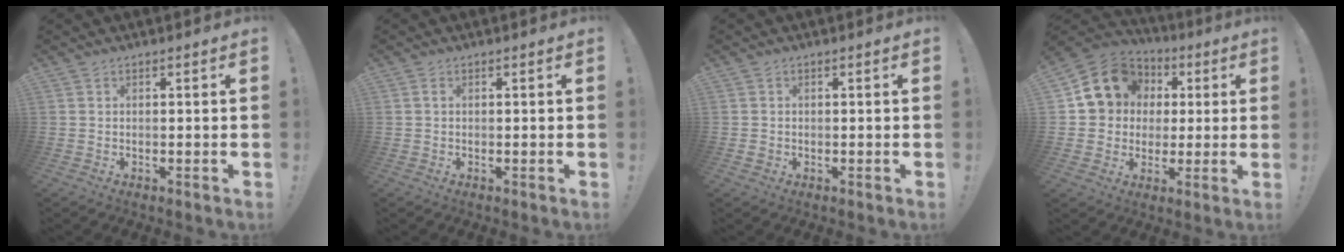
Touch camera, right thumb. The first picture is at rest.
{"total": 0.7, "force": [0.0, 0.2, 0.7], "torque": [-0.015, 0.002, 0.000]}
{"total": 1.0, "force": [-0.1, 1.0, 0.3], "torque": [-0.005, 0.002, -0.001]}
{"total": 15.4, "force": [4.2, 13.4, 6.2], "torque": [-0.085, -0.005, 0.097]}